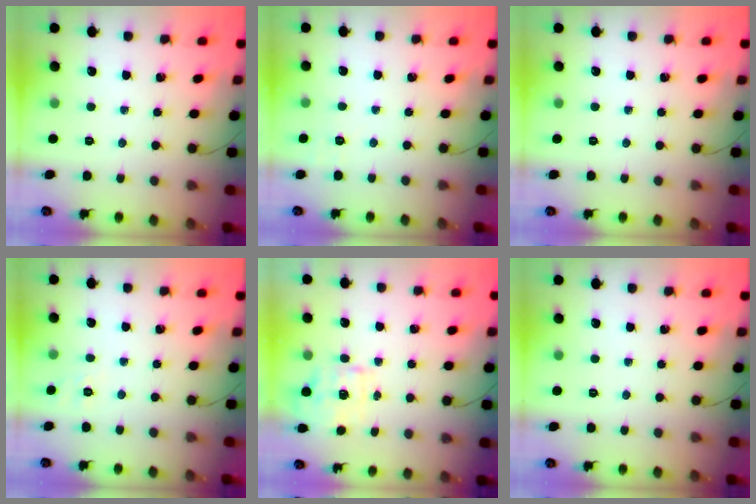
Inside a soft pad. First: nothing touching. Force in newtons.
{"total": 1.6, "press": 0.1, "slide": 1.6}
{"total": 0.0}
{"total": 2.6, "press": 2.0, "slide": 1.7}
{"total": 1.2, "press": 1.0, "slide": 0.7}
{"total": 0.0}